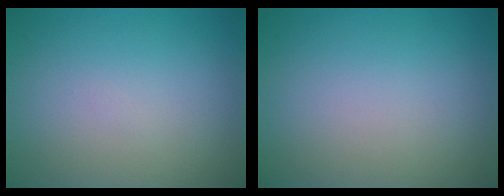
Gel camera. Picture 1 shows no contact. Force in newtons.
{"total": 0.0}